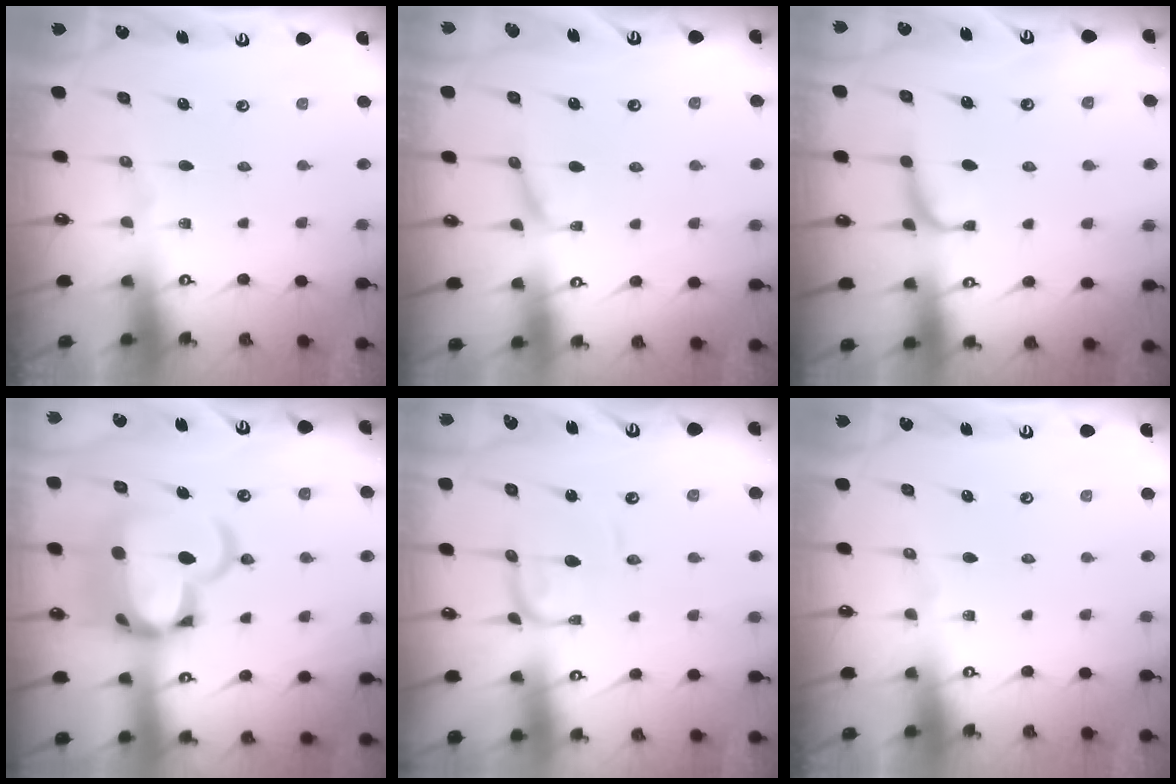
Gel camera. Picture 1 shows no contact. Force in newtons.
{"total": 1.2, "press": 0.8, "slide": 0.8}
{"total": 1.7, "press": 1.6, "slide": 0.5}
{"total": 14.3, "press": 14.1, "slide": 2.2}
{"total": 1.6, "press": 1.6, "slide": 0.2}
{"total": 0.0}